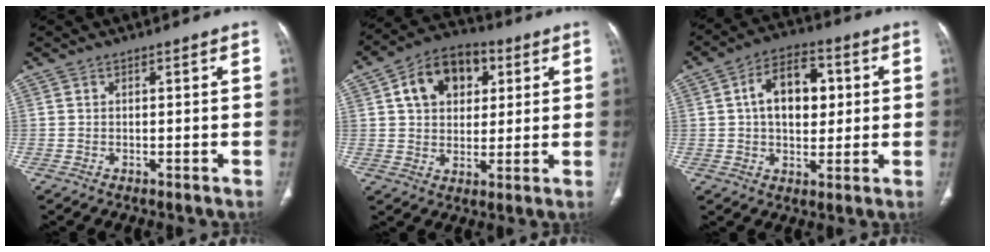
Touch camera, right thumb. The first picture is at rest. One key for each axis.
{"total": 12.9, "fx": 4.3, "fy": 9.1, "fz": 8.1, "tx": -0.095, "ty": 0.003, "tz": 0.063}
{"total": 12.1, "fx": 1.9, "fy": 7.7, "fz": 9.1, "tx": -0.116, "ty": 0.012, "tz": 0.026}